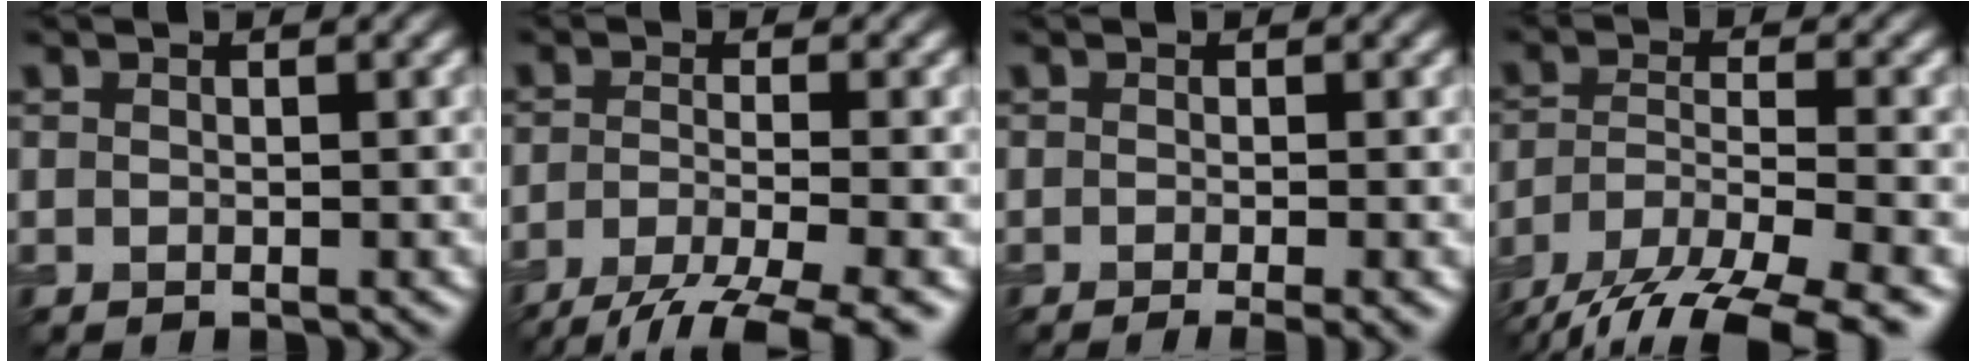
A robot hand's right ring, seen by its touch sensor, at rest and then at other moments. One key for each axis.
{"total": 7.0, "fx": -4.8, "fy": 1.4, "fz": 5.0, "tx": -0.078, "ty": -0.009, "tz": -0.090}
{"total": 2.4, "fx": -0.9, "fy": 0.6, "fz": 2.1, "tx": -0.025, "ty": -0.009, "tz": -0.014}
{"total": 12.6, "fx": -10.0, "fy": 4.1, "fz": 6.4, "tx": -0.125, "ty": -0.034, "tz": -0.150}